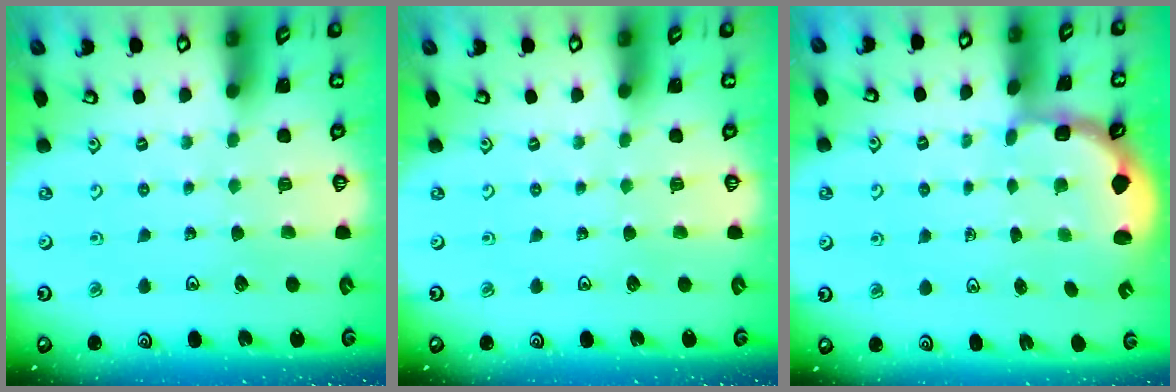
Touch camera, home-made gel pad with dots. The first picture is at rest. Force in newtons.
{"total": 0.0}
{"total": 2.9, "press": 1.9, "slide": 2.2}